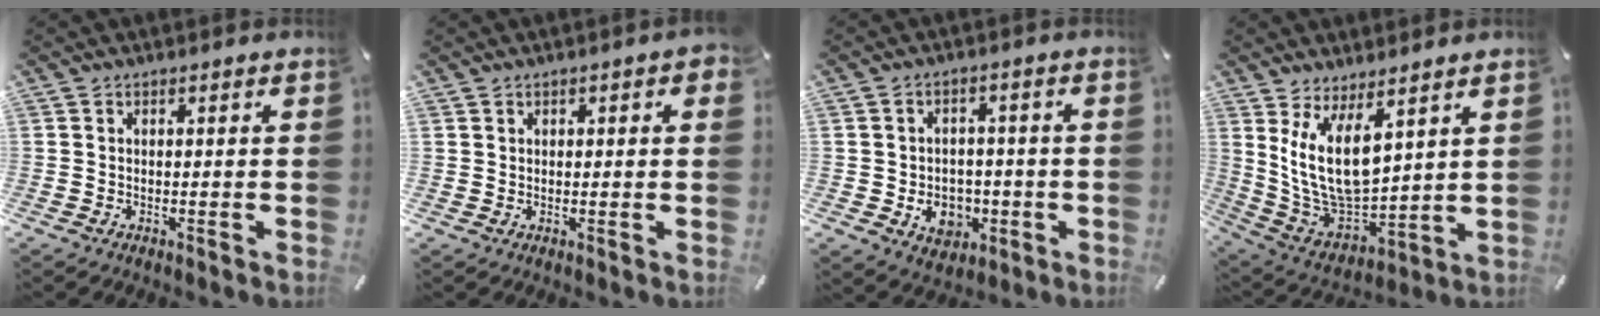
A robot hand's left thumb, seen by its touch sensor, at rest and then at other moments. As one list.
[{"total": 1.3, "force": [0.6, 1.1, 0.4], "torque": [0.002, 0.000, 0.008]}, {"total": 7.8, "force": [-1.9, 6.7, 3.5], "torque": [-0.052, 0.012, -0.029]}, {"total": 14.0, "force": [6.3, 7.2, 10.3], "torque": [-0.228, -0.045, 0.118]}]